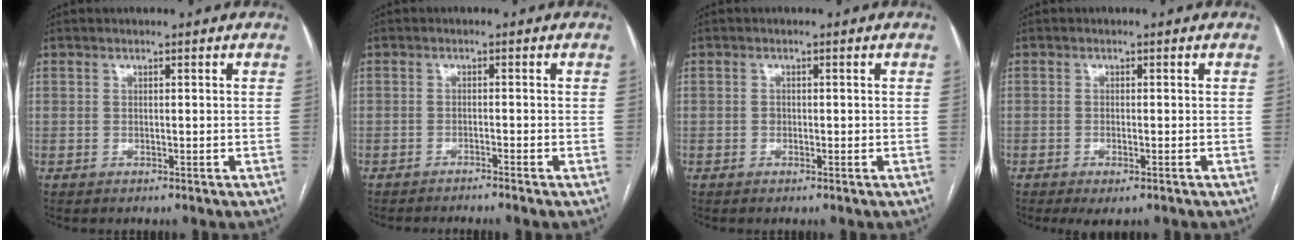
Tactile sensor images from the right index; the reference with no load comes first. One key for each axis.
{"total": 3.0, "fx": -2.6, "fy": -1.0, "fz": 1.2, "tx": -0.010, "ty": 0.005, "tz": -0.040}
{"total": 0.7, "fx": -0.1, "fy": 0.6, "fz": 0.3, "tx": -0.006, "ty": 0.003, "tz": 0.000}
{"total": 2.7, "fx": -1.6, "fy": 0.7, "fz": 2.1, "tx": -0.033, "ty": -0.005, "tz": -0.020}